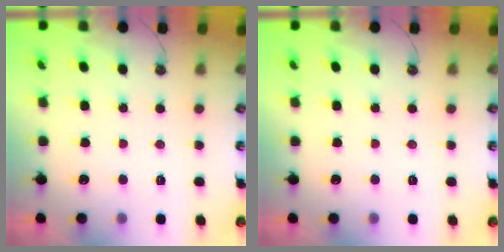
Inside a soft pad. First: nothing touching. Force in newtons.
{"total": 0.0}